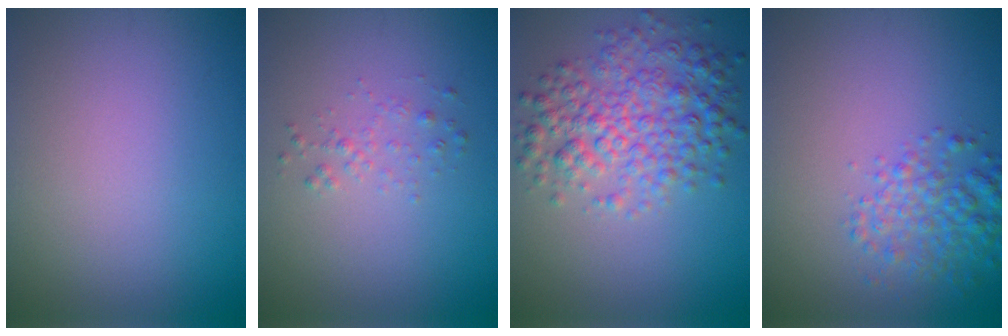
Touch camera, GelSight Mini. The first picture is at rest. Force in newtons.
{"total": 1.1, "press": 1.1, "slide": 0.1}
{"total": 5.8, "press": 5.8, "slide": 0.0}
{"total": 3.4, "press": 3.4, "slide": 0.1}